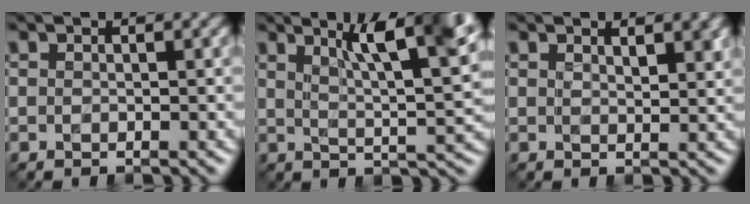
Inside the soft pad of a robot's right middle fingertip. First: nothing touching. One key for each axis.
{"total": 8.7, "fx": 4.0, "fy": 1.9, "fz": 7.5, "tx": -0.099, "ty": 0.012, "tz": 0.065}
{"total": 1.9, "fx": 1.3, "fy": 0.5, "fz": 1.3, "tx": -0.015, "ty": -0.003, "tz": 0.024}